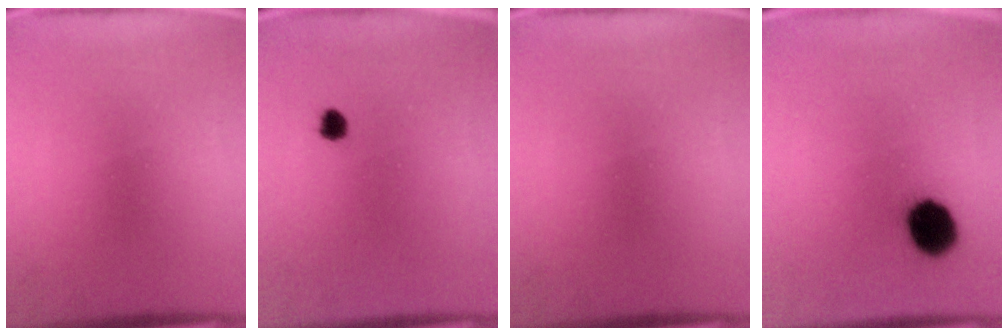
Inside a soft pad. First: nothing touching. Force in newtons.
{"total": 1.7}
{"total": 0.0}
{"total": 10.5}